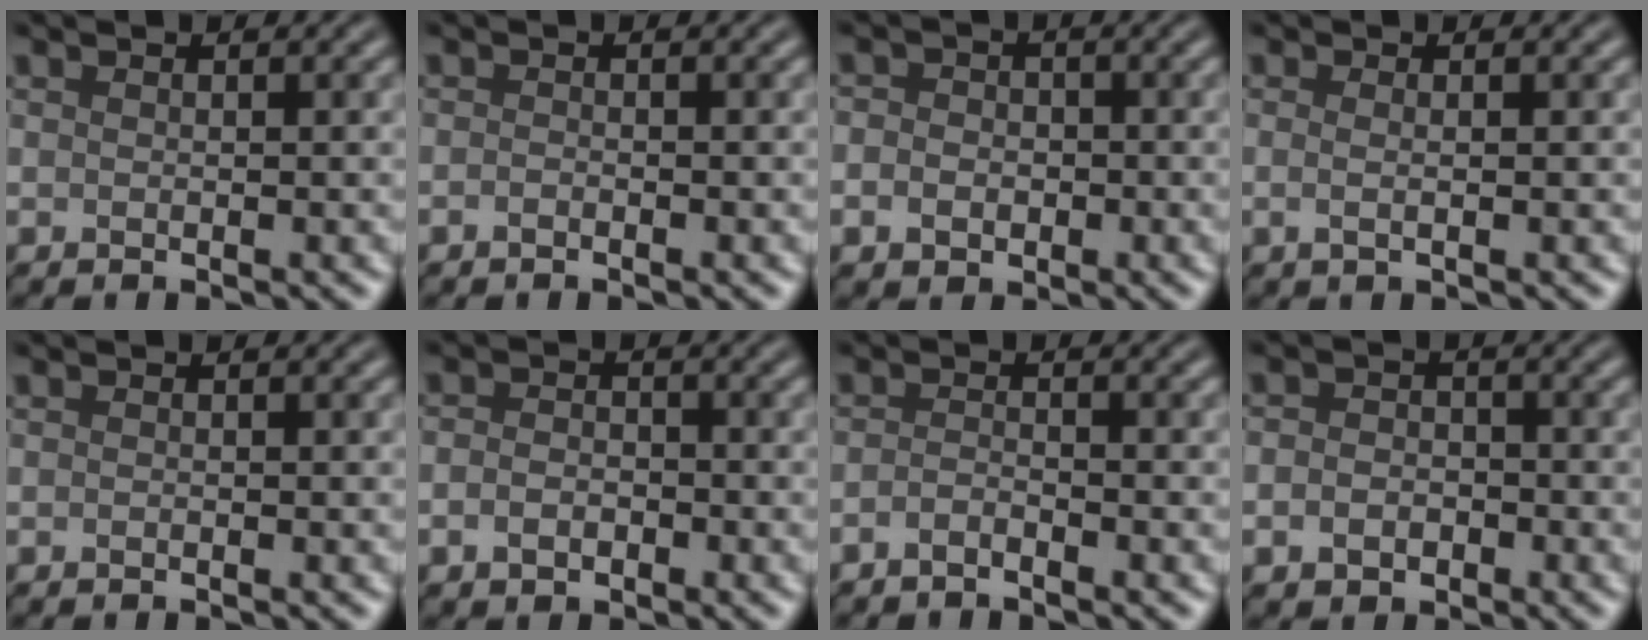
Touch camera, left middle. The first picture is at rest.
{"total": 0.5, "force": [-0.4, 0.1, 0.3], "torque": [-0.006, -0.001, -0.008]}
{"total": 2.8, "force": [-0.5, 2.4, 1.3], "torque": [-0.007, 0.002, -0.022]}
{"total": 1.0, "force": [-0.1, 0.3, 1.0], "torque": [-0.019, -0.003, -0.004]}
{"total": 0.0}
{"total": 2.1, "force": [-0.8, 1.5, 1.2], "torque": [-0.022, 0.000, -0.021]}
{"total": 1.2, "force": [-0.9, 0.3, 0.7], "torque": [-0.016, 0.001, -0.021]}
{"total": 2.4, "force": [-0.9, 1.9, 1.2], "torque": [-0.012, -0.002, -0.024]}